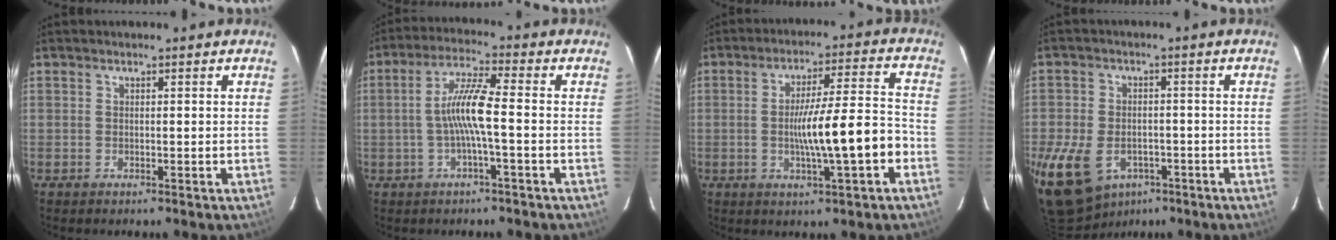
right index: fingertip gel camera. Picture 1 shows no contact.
{"total": 7.6, "force": [-1.4, 0.1, 7.4], "torque": [-0.157, 0.011, -0.026]}
{"total": 11.7, "force": [-3.3, 0.6, 11.2], "torque": [-0.181, -0.004, -0.045]}
{"total": 17.4, "force": [-7.8, 12.0, 9.9], "torque": [-0.253, -0.027, -0.116]}